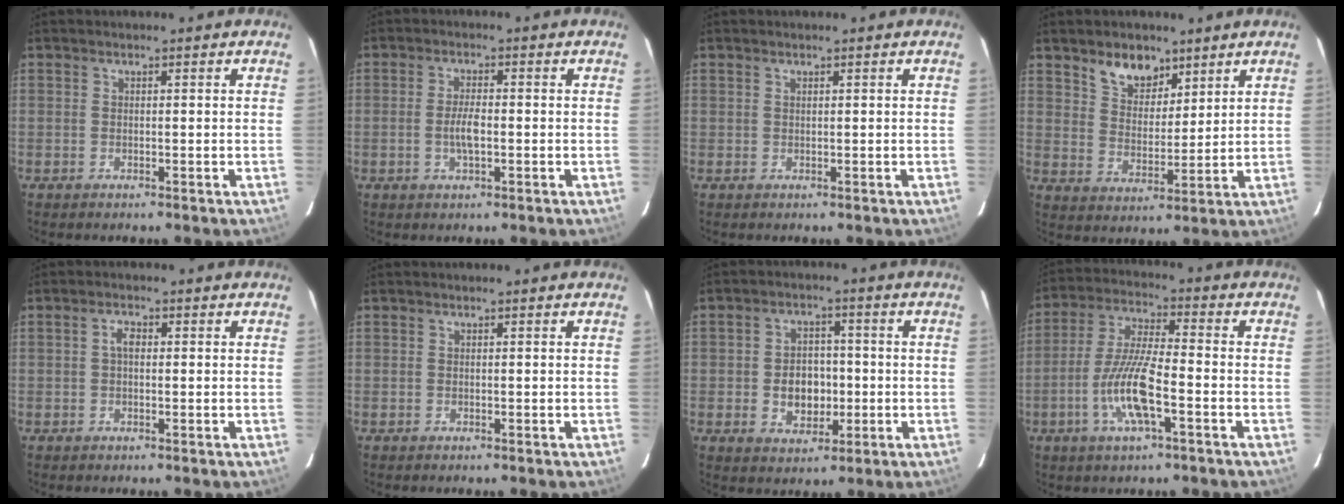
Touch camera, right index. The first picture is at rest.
{"total": 3.8, "force": [-0.9, 1.4, 3.5], "torque": [-0.070, 0.001, -0.017]}
{"total": 0.0}
{"total": 7.9, "force": [5.4, 4.5, 3.4], "torque": [-0.050, 0.005, 0.101]}
{"total": 2.4, "force": [0.3, 1.4, 1.9], "torque": [-0.036, 0.008, 0.005]}
{"total": 0.0}
{"total": 7.5, "force": [-1.4, 5.6, 4.7], "torque": [-0.094, 0.009, -0.014]}
{"total": 11.6, "force": [-4.4, 2.2, 10.5], "torque": [-0.219, -0.004, -0.085]}